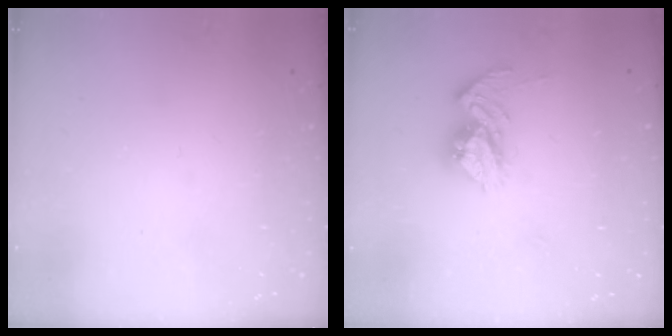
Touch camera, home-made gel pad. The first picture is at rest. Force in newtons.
{"total": 11.5, "press": 11.4, "slide": 0.8}